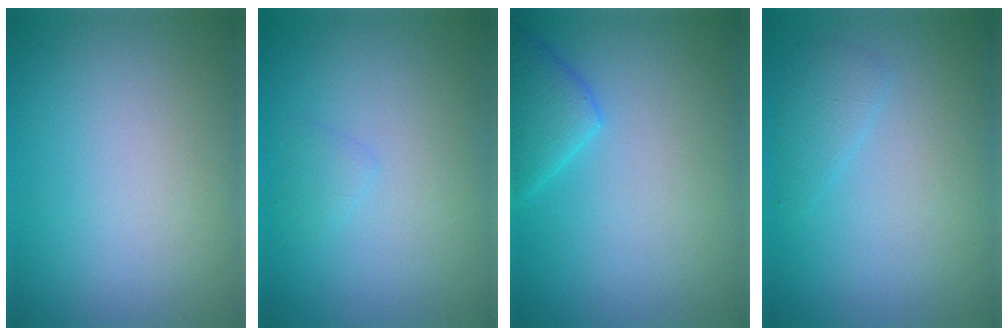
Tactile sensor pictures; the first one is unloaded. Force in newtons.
{"total": 0.8, "press": 0.8, "slide": 0.0}
{"total": 2.8, "press": 2.8, "slide": 0.3}
{"total": 1.3, "press": 1.3, "slide": 0.0}